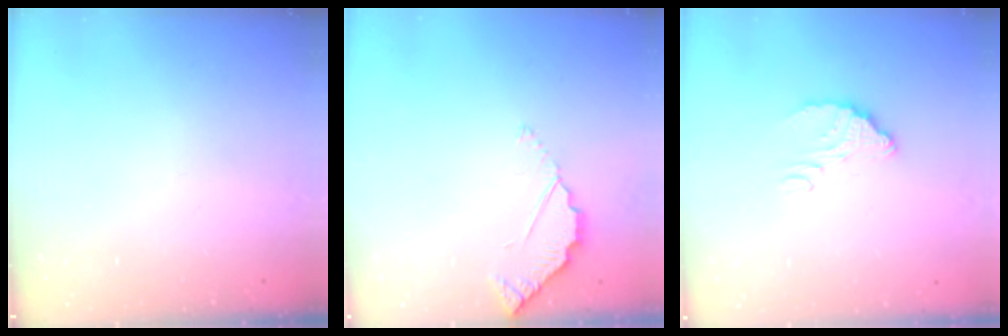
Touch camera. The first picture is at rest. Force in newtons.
{"total": 3.0, "press": 3.0, "slide": 0.3}
{"total": 5.9, "press": 5.9, "slide": 0.4}